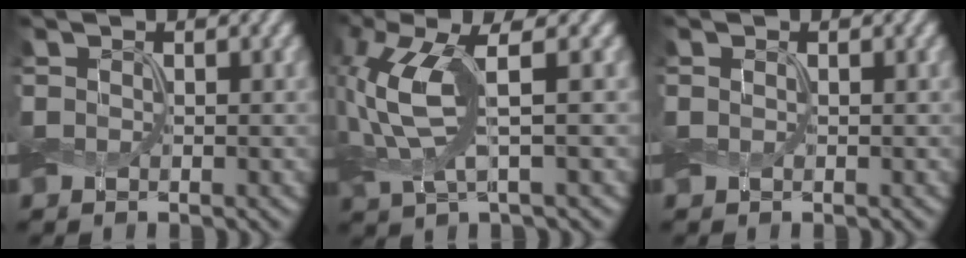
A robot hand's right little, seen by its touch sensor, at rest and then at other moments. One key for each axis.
{"total": 6.6, "fx": 0.4, "fy": 2.3, "fz": 6.2, "tx": -0.162, "ty": 0.006, "tz": 0.012}
{"total": 0.0}